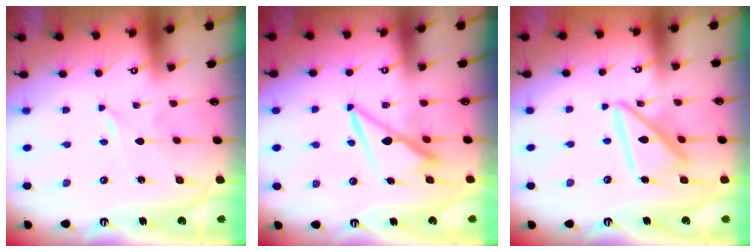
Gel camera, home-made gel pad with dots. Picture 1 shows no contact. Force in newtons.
{"total": 7.6, "press": 7.5, "slide": 1.1}
{"total": 13.5, "press": 13.4, "slide": 1.3}